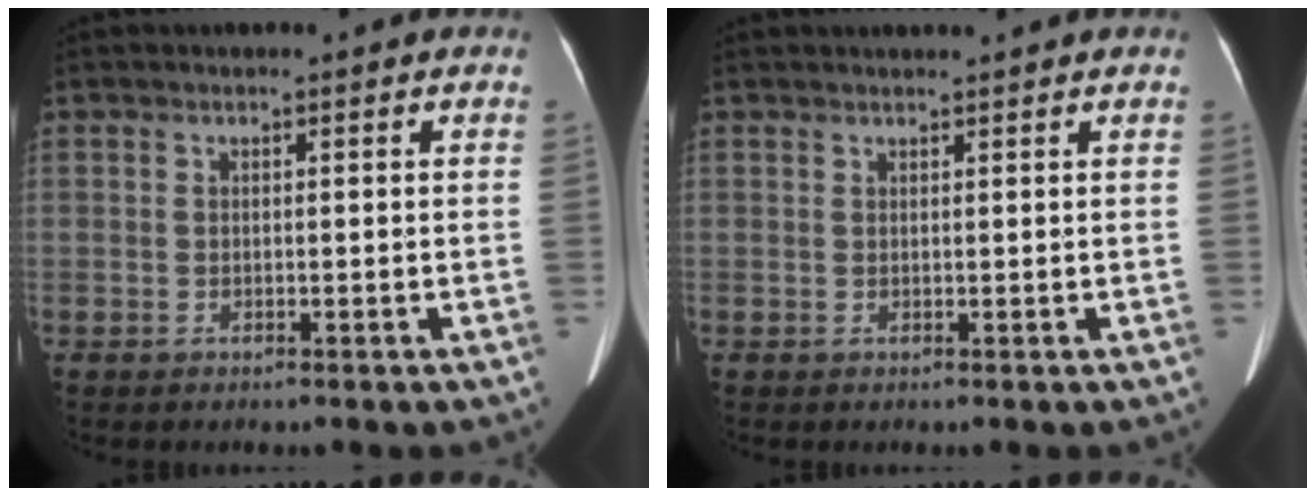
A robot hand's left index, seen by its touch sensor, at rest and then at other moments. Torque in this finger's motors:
{"motor_torque": [0.88, -1.26, 0.07, 0.07]}